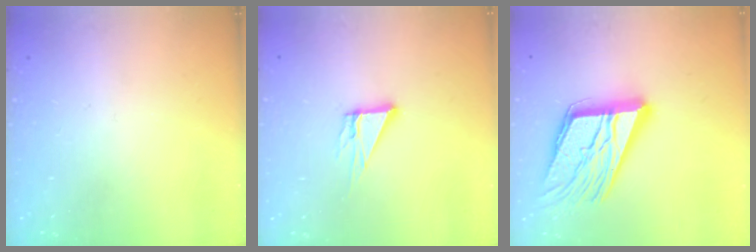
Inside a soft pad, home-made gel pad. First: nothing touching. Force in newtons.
{"total": 5.5, "press": 5.5, "slide": 0.3}
{"total": 19.6, "press": 19.5, "slide": 1.9}